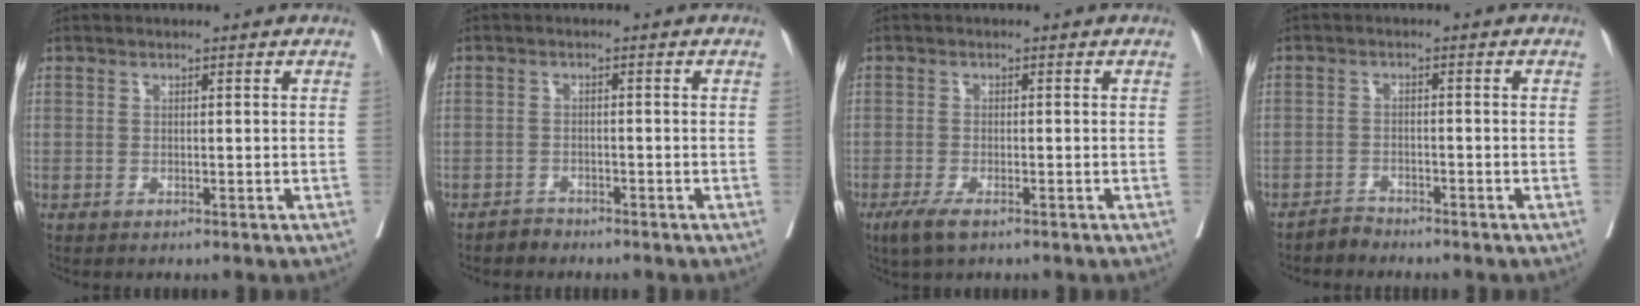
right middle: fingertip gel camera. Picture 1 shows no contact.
{"total": 1.2, "force": [-1.1, 0.4, -0.5], "torque": [0.008, 0.001, -0.020]}
{"total": 3.0, "force": [-1.9, 0.8, 2.1], "torque": [-0.044, -0.005, -0.034]}
{"total": 1.7, "force": [-1.5, 0.1, -0.7], "torque": [0.016, -0.004, -0.028]}